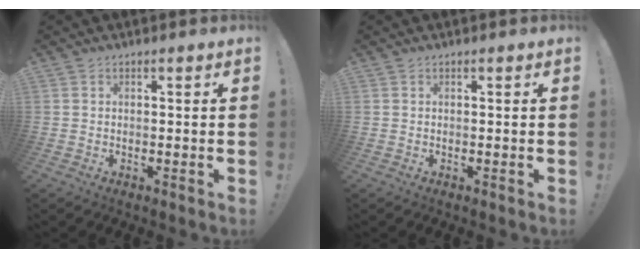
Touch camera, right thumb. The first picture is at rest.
{"total": 0.0}